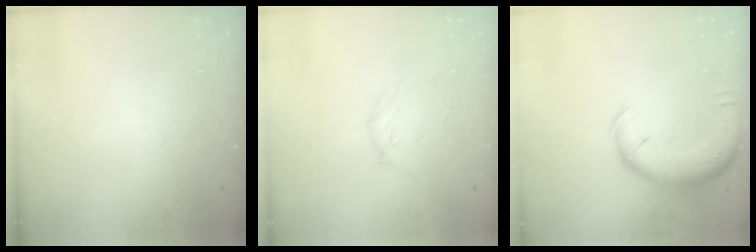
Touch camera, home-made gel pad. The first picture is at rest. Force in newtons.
{"total": 5.7, "press": 5.6, "slide": 0.7}
{"total": 13.4, "press": 12.9, "slide": 3.5}